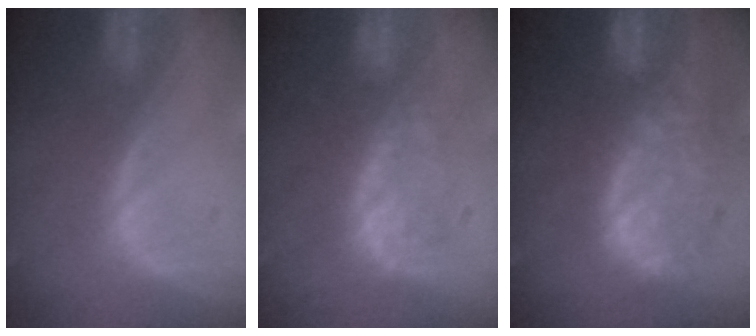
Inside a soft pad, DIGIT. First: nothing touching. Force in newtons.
{"total": 7.7, "press": 7.4, "slide": 1.9}
{"total": 11.1, "press": 9.6, "slide": 5.6}